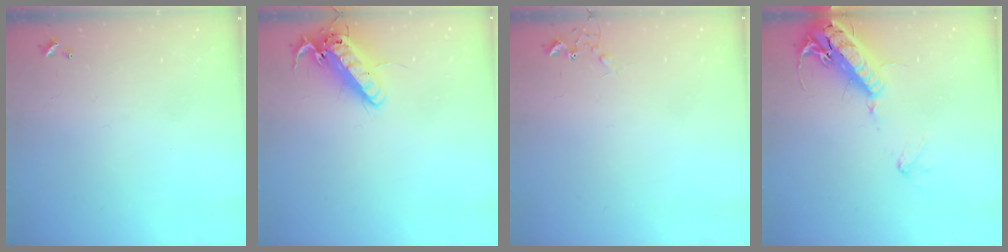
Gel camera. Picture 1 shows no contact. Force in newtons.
{"total": 16.4, "press": 16.2, "slide": 2.7}
{"total": 6.6, "press": 6.6, "slide": 0.8}
{"total": 19.9, "press": 19.5, "slide": 3.8}